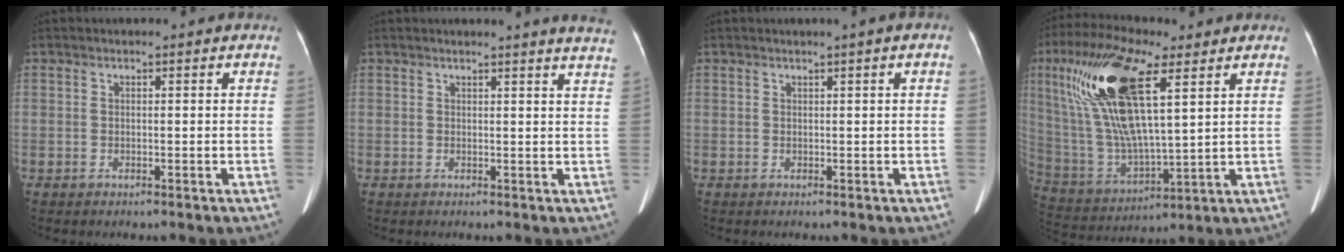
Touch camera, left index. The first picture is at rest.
{"total": 6.6, "force": [6.2, -0.7, 2.1], "torque": [-0.020, -0.026, 0.043]}
{"total": 1.1, "force": [0.4, -0.1, 1.0], "torque": [-0.015, 0.003, 0.007]}
{"total": 19.1, "force": [7.7, 4.6, 16.8], "torque": [-0.363, 0.008, 0.148]}